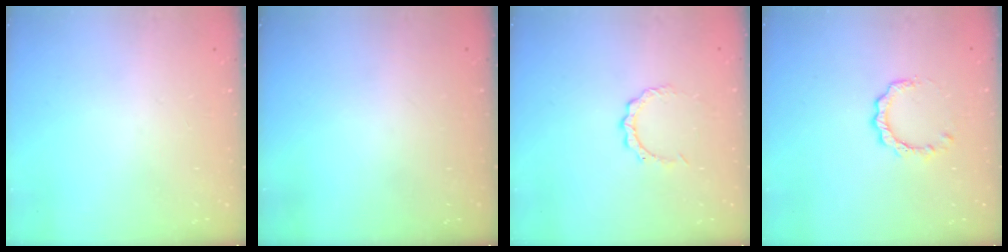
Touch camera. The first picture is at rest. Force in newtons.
{"total": 0.0}
{"total": 3.0, "press": 3.0, "slide": 0.2}
{"total": 4.7, "press": 4.7, "slide": 0.4}